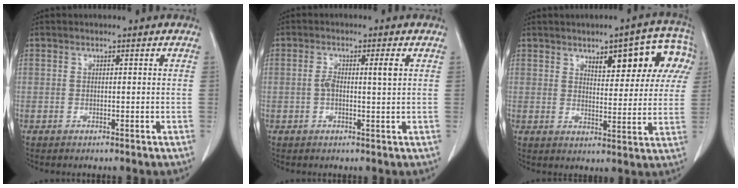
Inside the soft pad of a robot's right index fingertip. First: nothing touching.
{"total": 3.4, "force": [0.5, 0.5, 3.4], "torque": [-0.069, 0.012, 0.012]}
{"total": 12.0, "force": [5.5, 4.2, 9.8], "torque": [-0.111, 0.026, 0.071]}